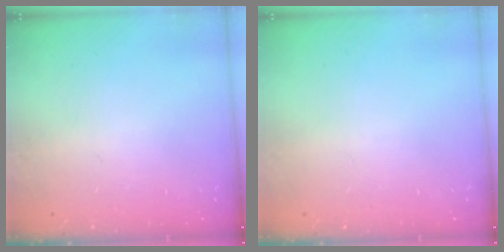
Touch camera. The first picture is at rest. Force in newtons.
{"total": 0.0}